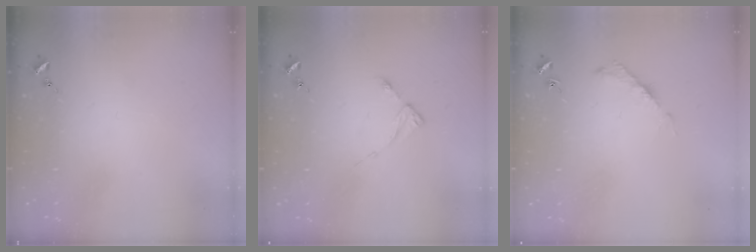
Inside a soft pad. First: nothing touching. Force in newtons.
{"total": 2.7, "press": 2.7, "slide": 0.4}
{"total": 4.2, "press": 4.1, "slide": 0.6}